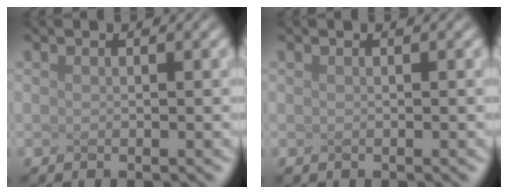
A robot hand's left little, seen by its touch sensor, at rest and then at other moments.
{"total": 0.0}